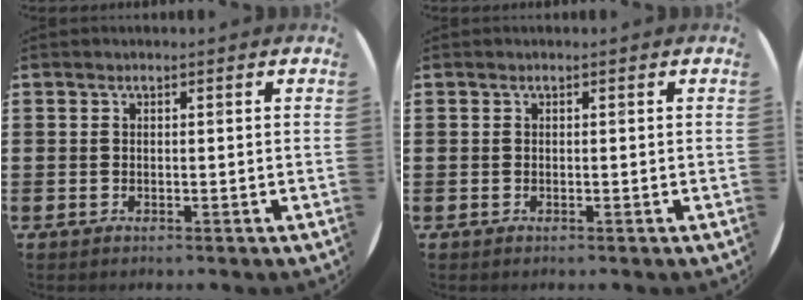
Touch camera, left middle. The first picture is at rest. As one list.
[{"total": 0.0}]